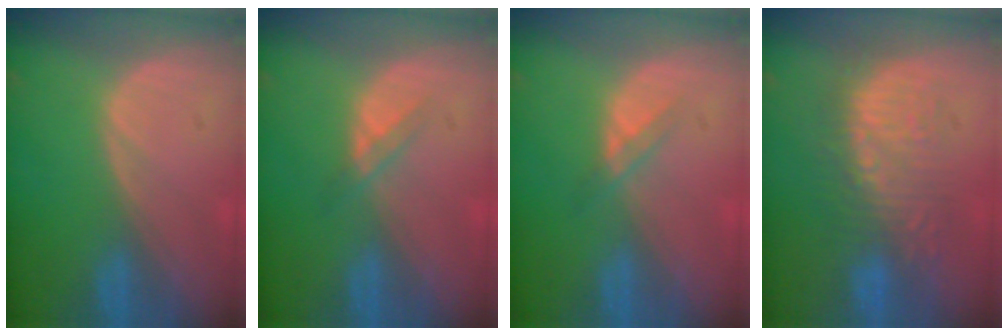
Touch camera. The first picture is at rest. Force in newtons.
{"total": 1.8, "press": 1.8, "slide": 0.2}
{"total": 1.8, "press": 1.8, "slide": 0.2}
{"total": 8.6, "press": 8.5, "slide": 1.5}